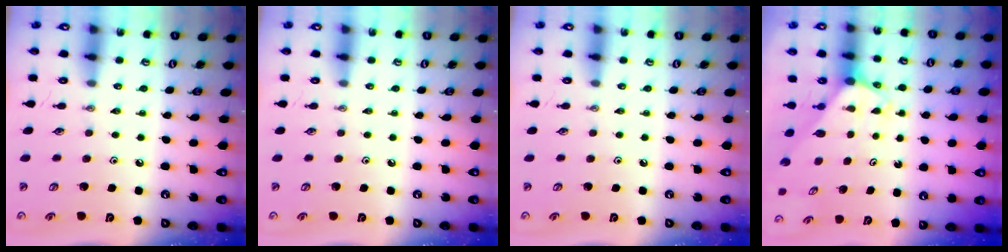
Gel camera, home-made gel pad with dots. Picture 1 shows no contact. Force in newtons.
{"total": 0.0}
{"total": 0.0}
{"total": 1.8, "press": 1.8, "slide": 0.1}